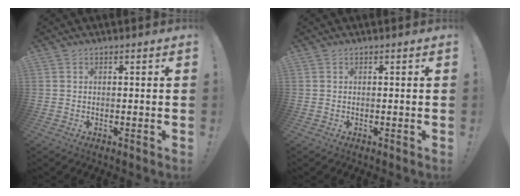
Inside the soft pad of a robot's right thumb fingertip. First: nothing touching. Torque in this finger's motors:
{"motor_torque": [0.00, 0.00, 0.00, 0.00, 0.02]}